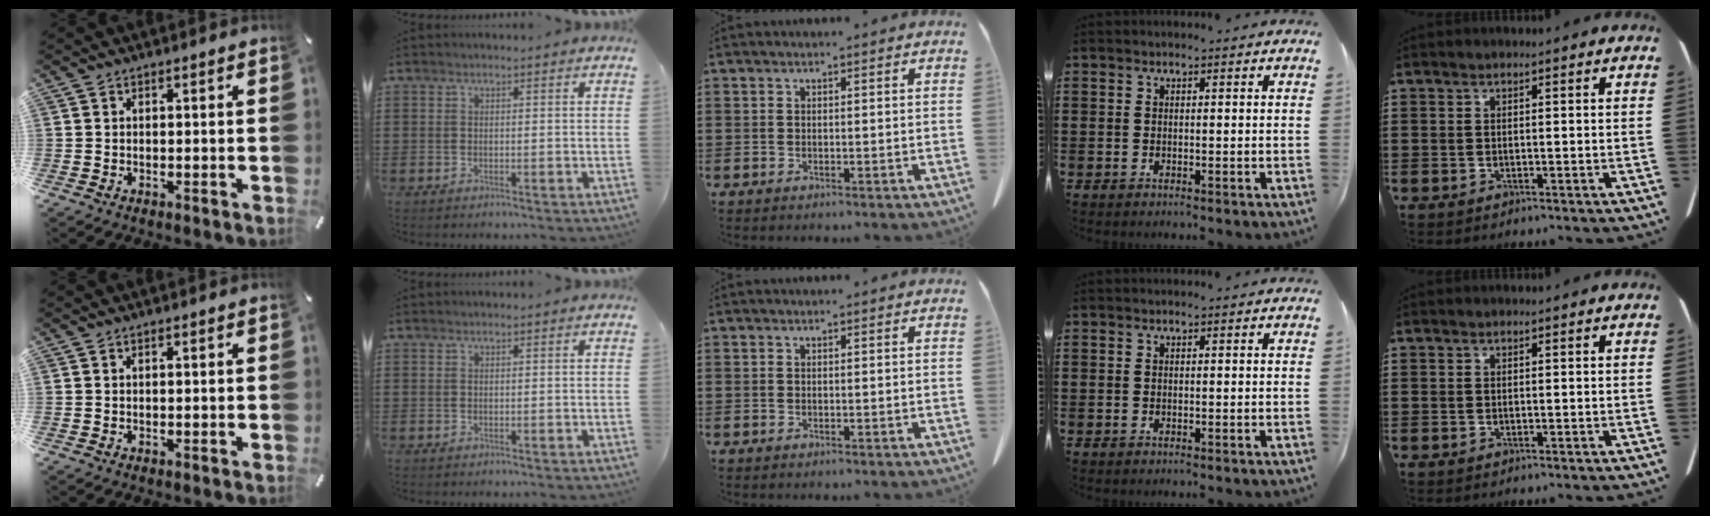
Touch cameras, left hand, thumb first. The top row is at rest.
{}